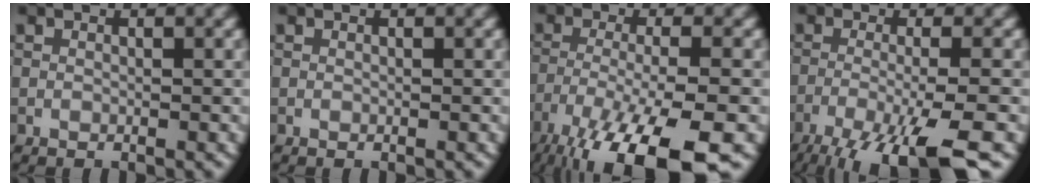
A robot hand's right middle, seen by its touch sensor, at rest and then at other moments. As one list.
[{"total": 0.0}, {"total": 12.5, "force": [-8.4, 2.8, 8.9], "torque": [-0.164, -0.020, -0.142]}, {"total": 9.6, "force": [-6.1, 1.8, 7.2], "torque": [-0.113, -0.008, -0.108]}]